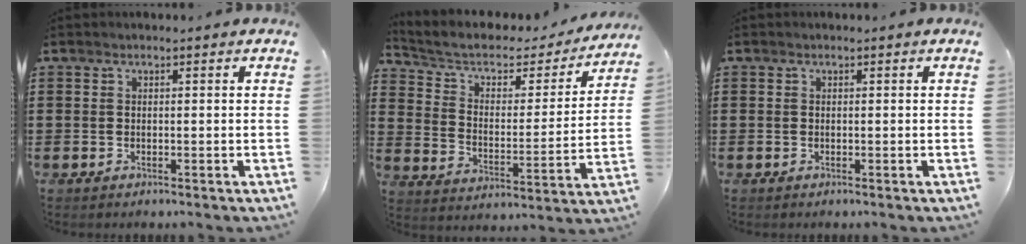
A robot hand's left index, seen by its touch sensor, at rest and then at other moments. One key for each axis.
{"total": 5.0, "fx": 3.4, "fy": 2.8, "fz": 2.4, "tx": -0.068, "ty": -0.020, "tz": 0.052}
{"total": 0.0}